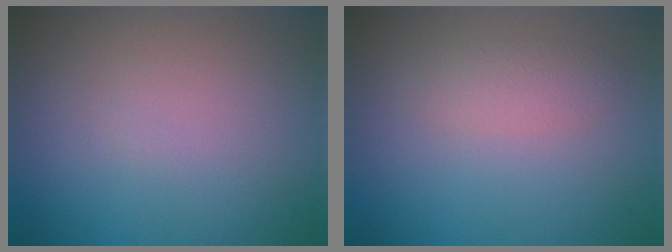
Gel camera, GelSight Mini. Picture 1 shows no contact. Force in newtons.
{"total": 1.7, "press": 1.7, "slide": 0.1}